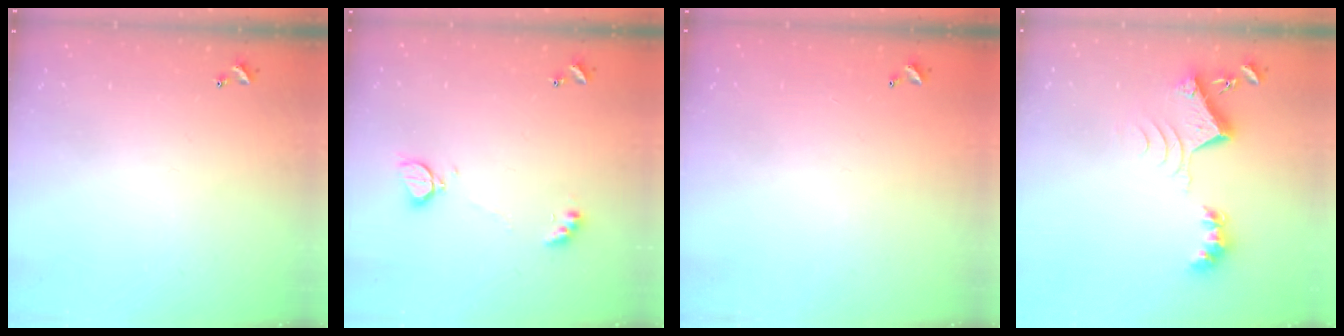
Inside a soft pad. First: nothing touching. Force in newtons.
{"total": 2.3, "press": 2.3, "slide": 0.5}
{"total": 3.0, "press": 3.0, "slide": 0.1}
{"total": 8.7, "press": 8.6, "slide": 1.1}